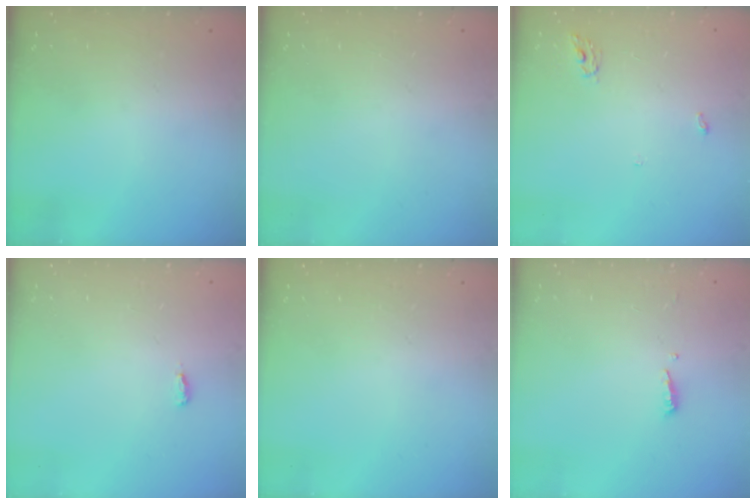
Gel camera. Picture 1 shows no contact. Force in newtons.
{"total": 0.0}
{"total": 3.4, "press": 3.3, "slide": 0.3}
{"total": 2.6, "press": 2.4, "slide": 1.0}
{"total": 0.0}
{"total": 3.7, "press": 3.6, "slide": 0.5}